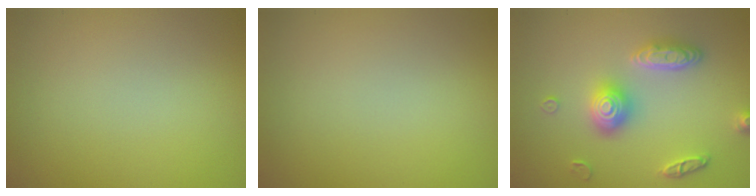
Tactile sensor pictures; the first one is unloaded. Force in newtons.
{"total": 0.0}
{"total": 3.7, "press": 3.5, "slide": 1.3}